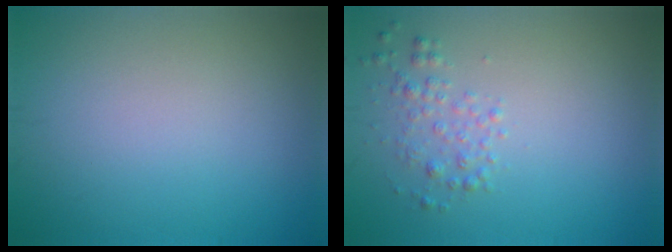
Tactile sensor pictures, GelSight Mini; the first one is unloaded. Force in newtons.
{"total": 1.7, "press": 1.7, "slide": 0.1}